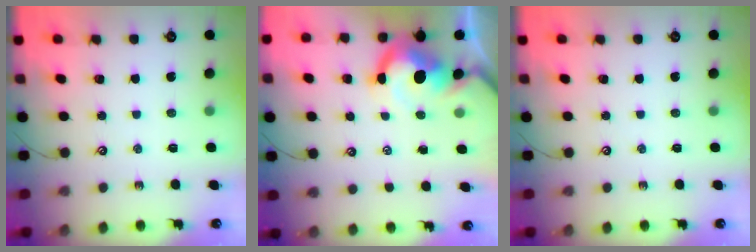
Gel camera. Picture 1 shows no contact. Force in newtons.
{"total": 9.1, "press": 9.0, "slide": 1.3}
{"total": 0.0}